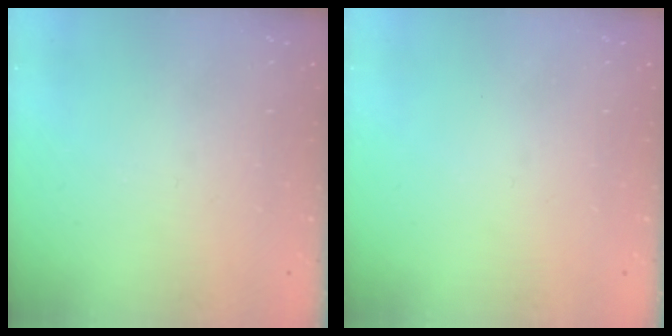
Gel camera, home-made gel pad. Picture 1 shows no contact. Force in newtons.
{"total": 0.0}